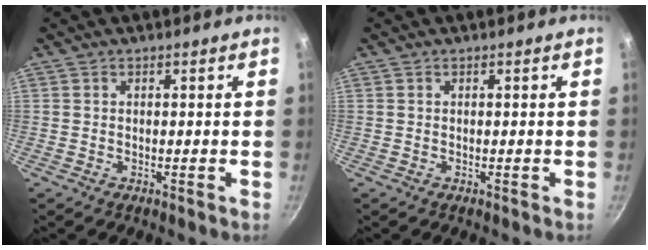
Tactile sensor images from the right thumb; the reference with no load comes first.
{"total": 0.0}